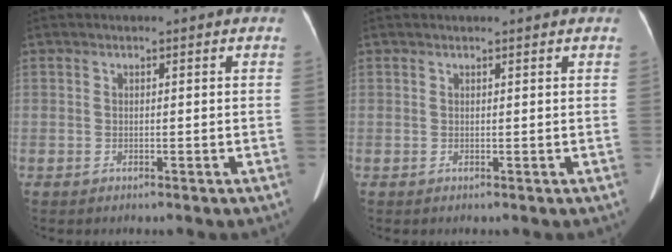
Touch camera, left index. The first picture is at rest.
{"total": 1.2, "force": [1.2, -0.1, 0.4], "torque": [-0.008, 0.011, 0.016]}